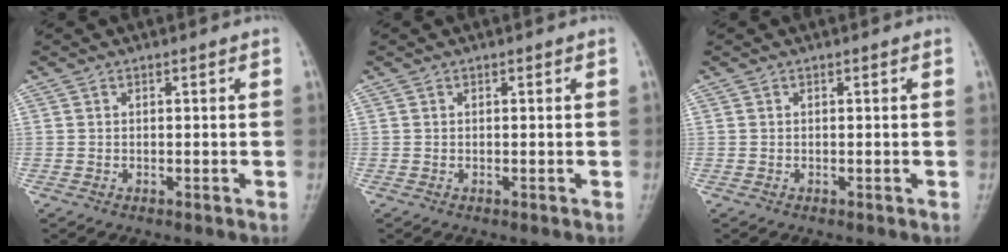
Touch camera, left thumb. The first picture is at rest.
{"total": 0.0}
{"total": 0.0}